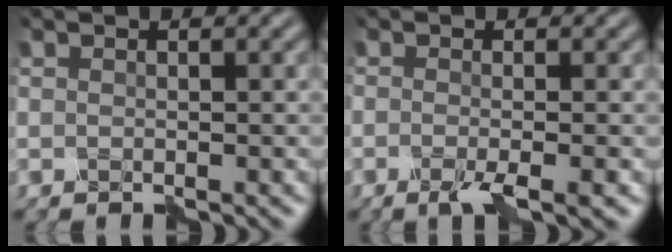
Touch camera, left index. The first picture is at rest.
{"total": 3.0, "force": [-1.6, 0.7, 2.4], "torque": [-0.036, -0.001, -0.028]}